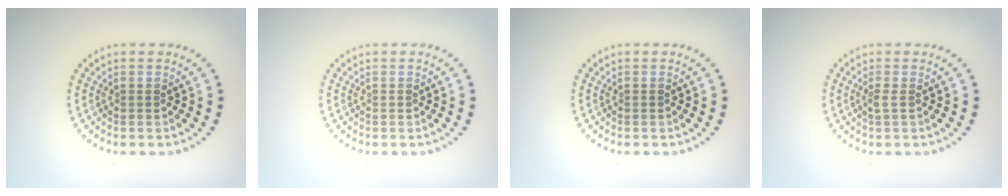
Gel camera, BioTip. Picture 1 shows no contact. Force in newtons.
{"total": 0.0}
{"total": 0.0}
{"total": 0.8, "press": 0.6, "slide": 0.5}